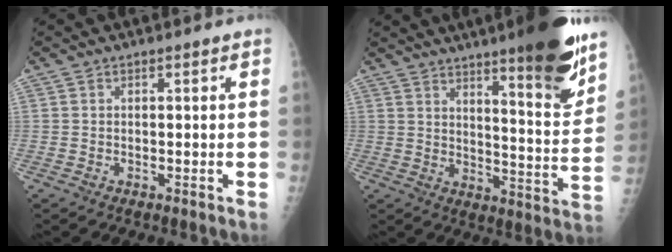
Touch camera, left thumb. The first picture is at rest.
{"total": 17.6, "force": [12.0, 2.4, 12.6], "torque": [-0.147, -0.077, 0.174]}